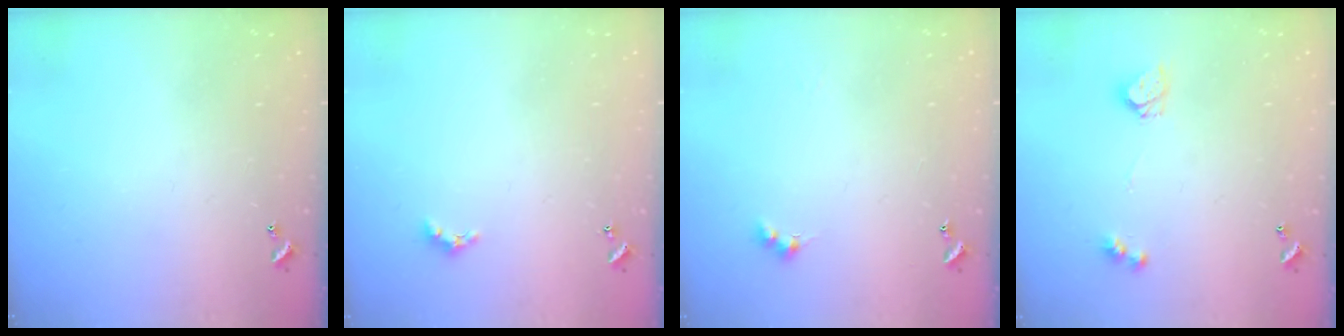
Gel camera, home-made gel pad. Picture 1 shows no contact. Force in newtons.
{"total": 1.5, "press": 1.4, "slide": 0.4}
{"total": 3.4, "press": 3.3, "slide": 0.7}
{"total": 5.0, "press": 5.0, "slide": 0.2}